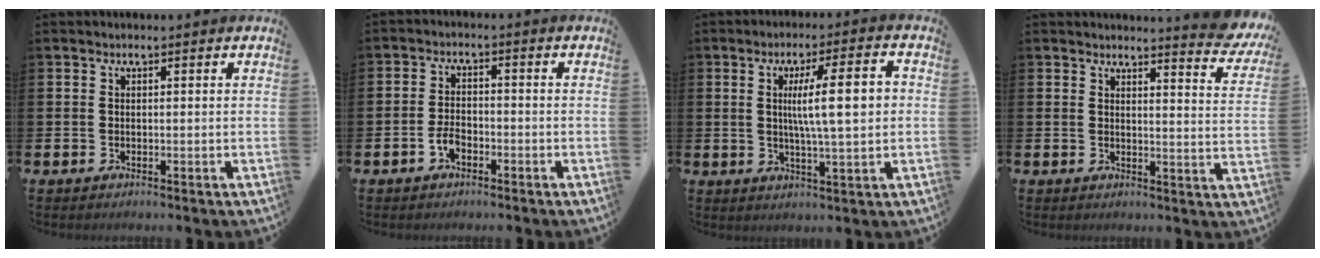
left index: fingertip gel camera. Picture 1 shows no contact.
{"total": 2.7, "force": [-1.5, 1.5, 1.7], "torque": [-0.040, 0.009, -0.027]}
{"total": 8.8, "force": [1.4, 1.7, 8.6], "torque": [-0.139, -0.002, 0.014]}
{"total": 3.5, "force": [3.4, -0.2, 0.7], "torque": [0.001, -0.038, 0.051]}